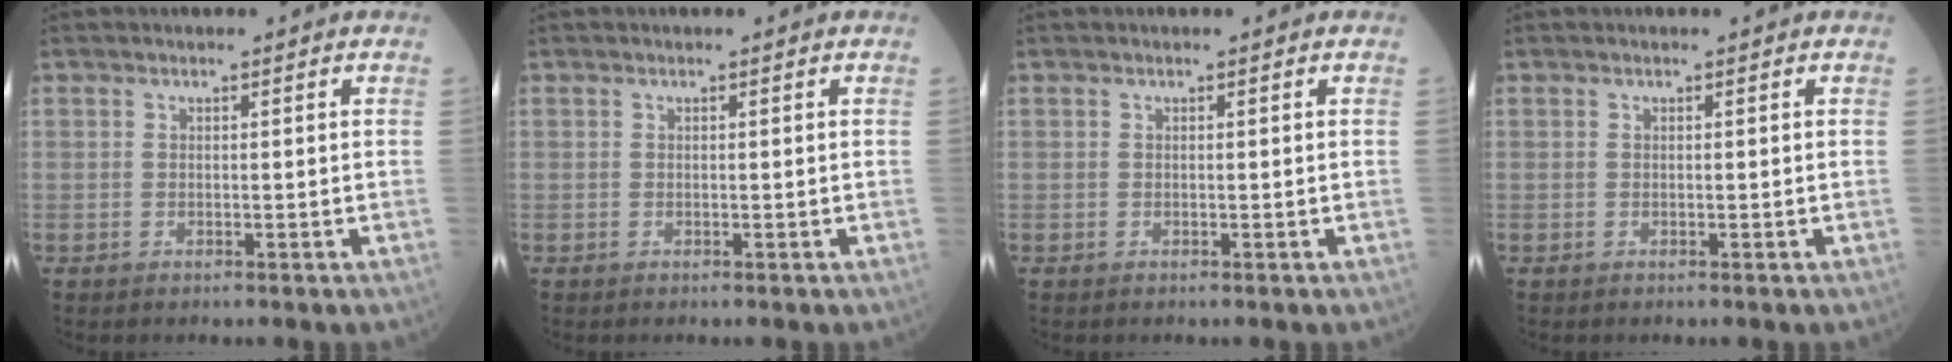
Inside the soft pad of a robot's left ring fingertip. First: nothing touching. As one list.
[{"total": 0.0}, {"total": 0.0}, {"total": 0.0}]